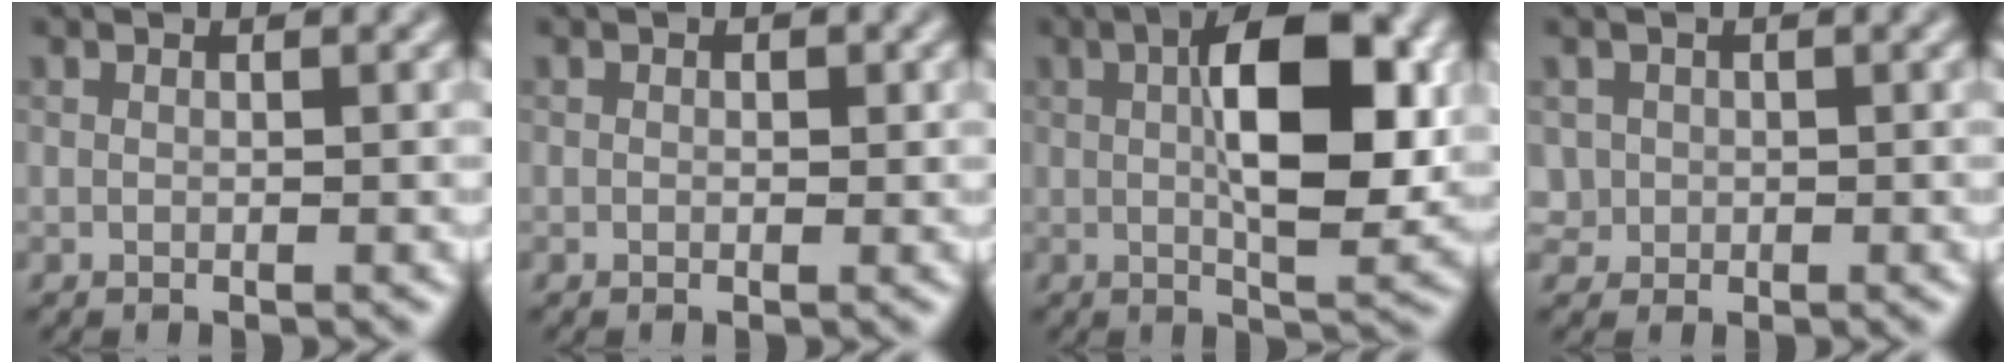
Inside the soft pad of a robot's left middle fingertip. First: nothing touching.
{"total": 0.0}
{"total": 8.5, "force": [1.3, 2.8, 8.0], "torque": [-0.125, 0.011, 0.030]}
{"total": 0.8, "force": [-0.3, 0.3, -0.7], "torque": [0.002, 0.003, 0.014]}